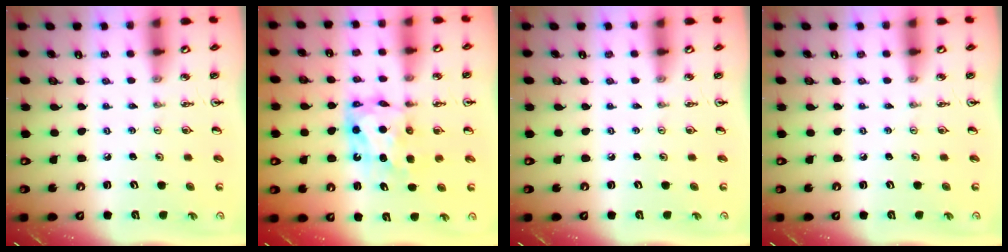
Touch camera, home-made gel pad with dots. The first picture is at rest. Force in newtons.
{"total": 6.3, "press": 6.3, "slide": 0.4}
{"total": 0.0}
{"total": 0.0}